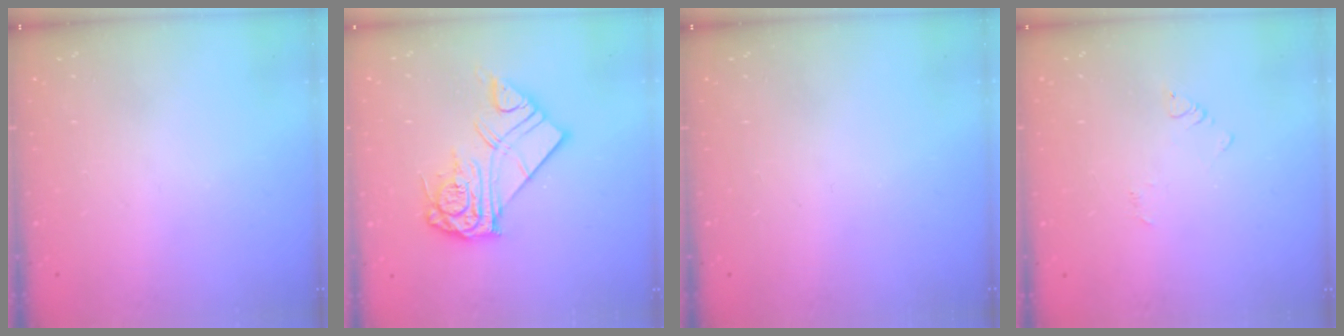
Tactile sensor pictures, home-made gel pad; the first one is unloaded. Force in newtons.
{"total": 13.7, "press": 13.6, "slide": 1.4}
{"total": 0.0}
{"total": 2.4, "press": 2.4, "slide": 0.3}